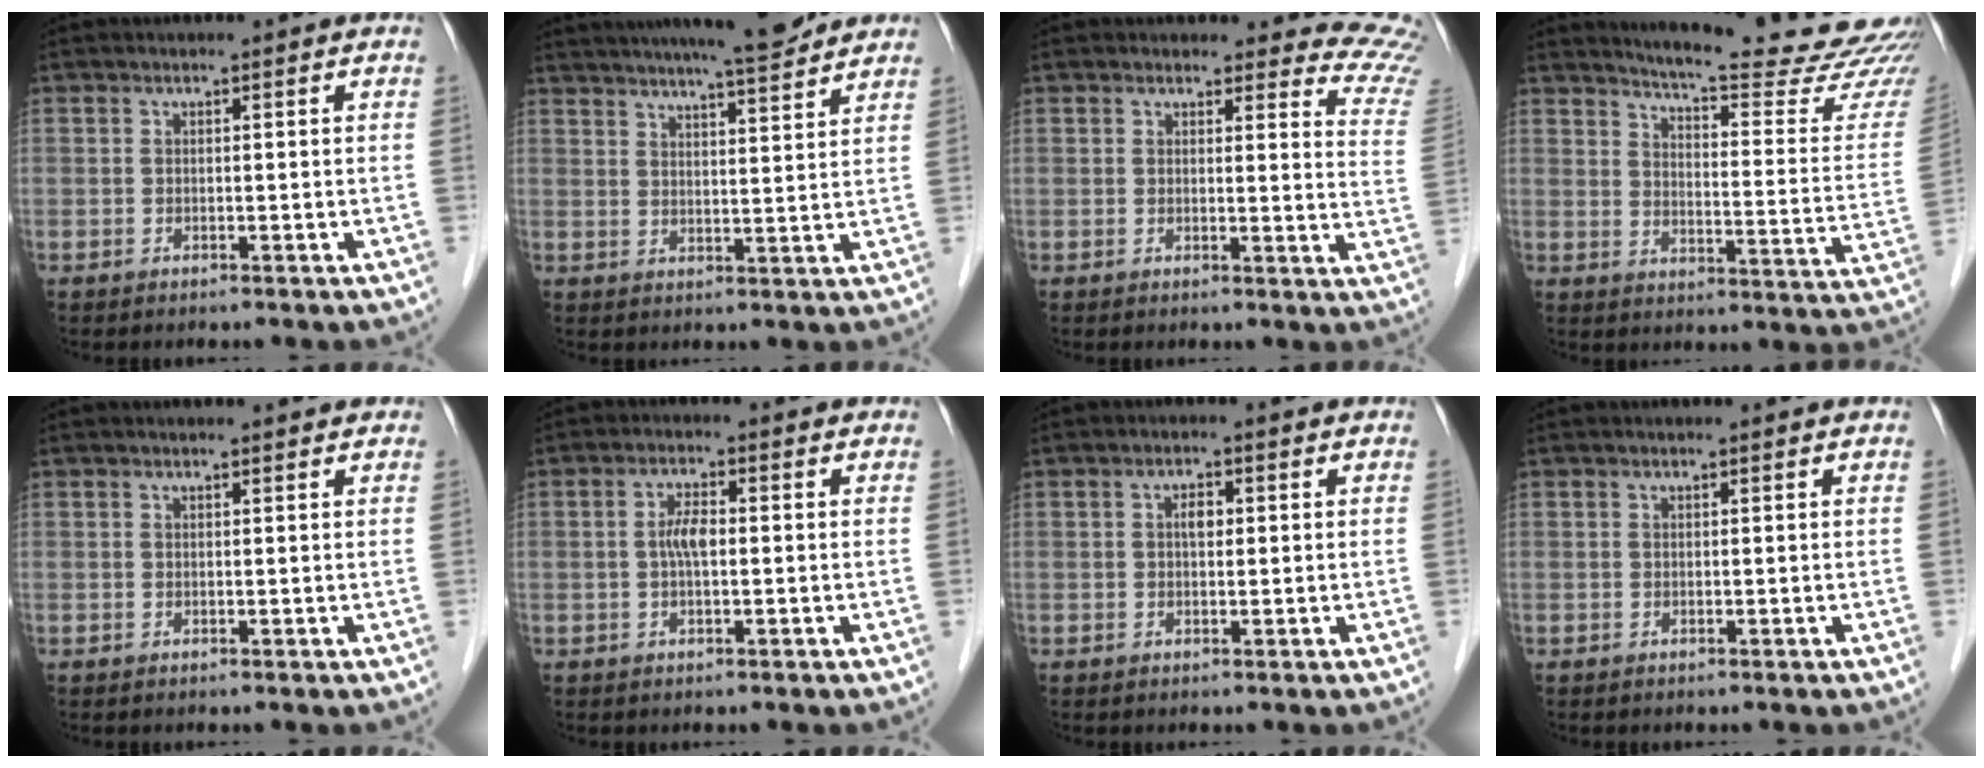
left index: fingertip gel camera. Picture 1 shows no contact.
{"total": 14.1, "force": [12.6, 0.8, 6.4], "torque": [-0.106, 0.009, 0.177]}
{"total": 11.9, "force": [11.7, 2.2, 0.4], "torque": [0.046, -0.096, 0.075]}
{"total": 23.5, "force": [22.1, -0.1, 7.9], "torque": [-0.112, -0.119, 0.264]}
{"total": 1.6, "force": [1.5, 0.3, 0.5], "torque": [-0.013, 0.010, 0.015]}
{"total": 3.1, "force": [-0.1, 1.0, 2.9], "torque": [-0.061, 0.007, -0.001]}
{"total": 1.9, "force": [0.2, 1.0, 1.5], "torque": [-0.027, 0.005, 0.003]}
{"total": 0.0}